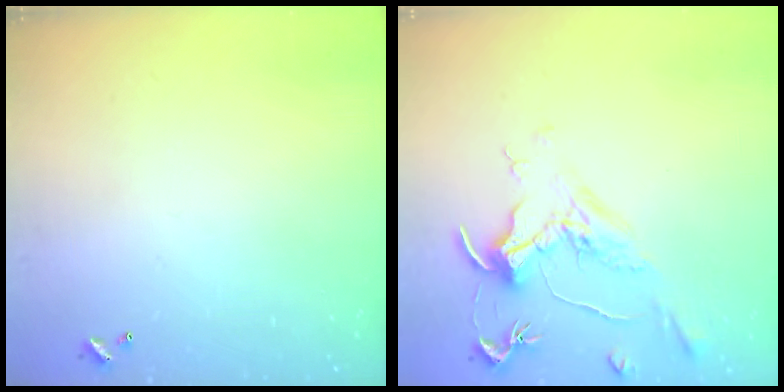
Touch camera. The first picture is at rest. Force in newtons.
{"total": 1.6, "press": 1.4, "slide": 0.7}